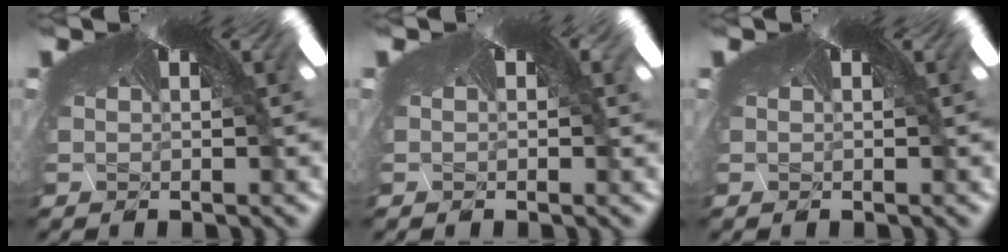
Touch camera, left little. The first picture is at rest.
{"total": 1.1, "force": [0.1, 0.7, 0.9], "torque": [-0.019, 0.004, 0.001]}
{"total": 0.0}